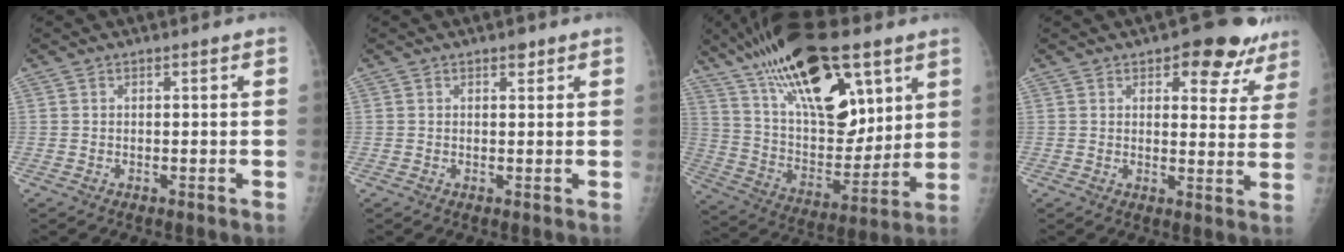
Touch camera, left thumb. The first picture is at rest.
{"total": 1.3, "force": [0.9, 0.7, 0.7], "torque": [-0.001, -0.003, 0.010]}
{"total": 27.6, "force": [15.2, 12.2, 19.5], "torque": [-0.307, -0.036, 0.266]}
{"total": 11.4, "force": [7.6, 5.5, 6.4], "torque": [-0.021, -0.035, 0.083]}